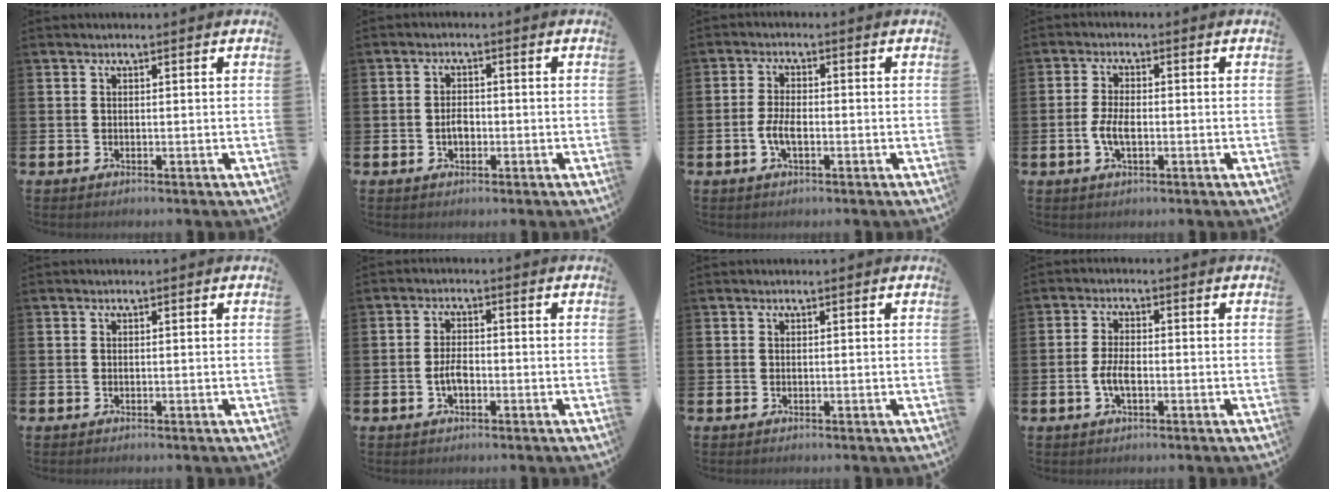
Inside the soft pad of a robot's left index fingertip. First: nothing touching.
{"total": 2.2, "force": [-0.4, 1.4, 1.7], "torque": [-0.022, 0.001, -0.010]}
{"total": 3.3, "force": [-0.8, 1.4, 2.8], "torque": [-0.057, 0.002, -0.017]}
{"total": 3.6, "force": [-0.6, 1.6, 3.1], "torque": [-0.062, 0.001, -0.014]}
{"total": 0.0}
{"total": 3.0, "force": [-0.7, 1.5, 2.5], "torque": [-0.045, 0.004, -0.014]}
{"total": 0.0}
{"total": 3.2, "force": [-0.7, 1.4, 2.8], "torque": [-0.050, 0.003, -0.013]}